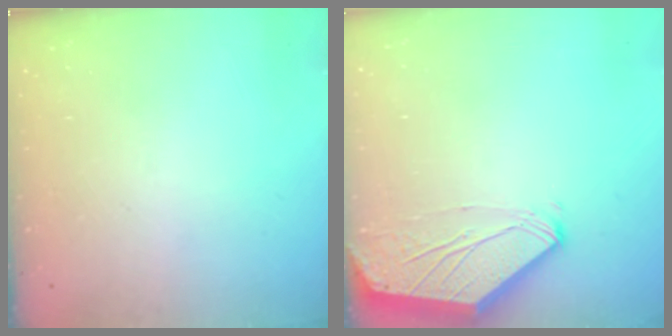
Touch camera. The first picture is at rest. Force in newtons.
{"total": 0.0}